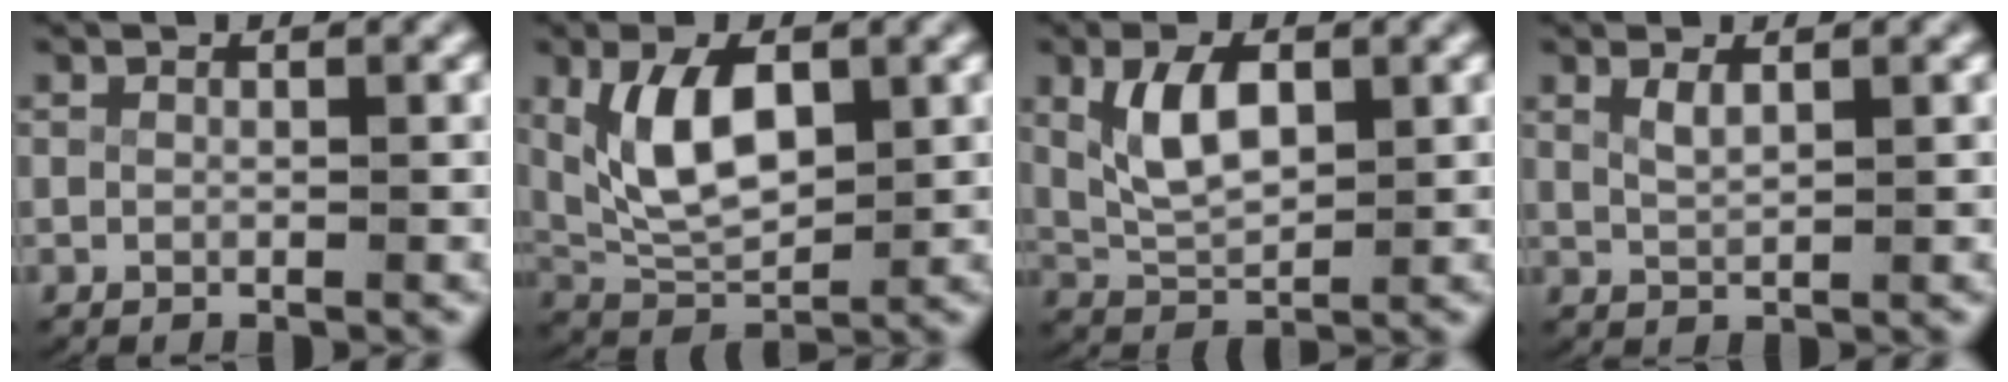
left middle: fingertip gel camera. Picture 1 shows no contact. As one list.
[{"total": 6.9, "force": [1.4, 4.2, 5.3], "torque": [-0.122, -0.017, 0.036]}, {"total": 5.0, "force": [1.2, 3.0, 3.9], "torque": [-0.084, -0.013, 0.033]}, {"total": 1.3, "force": [0.8, 0.1, 1.0], "torque": [-0.027, -0.007, 0.025]}]